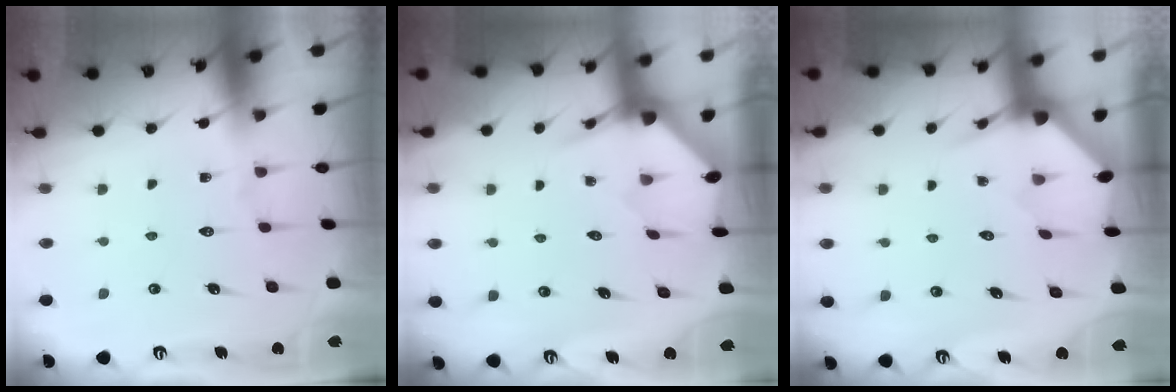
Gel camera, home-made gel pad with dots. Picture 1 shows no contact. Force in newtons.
{"total": 3.2, "press": 3.2, "slide": 0.3}
{"total": 3.2, "press": 3.2, "slide": 0.3}